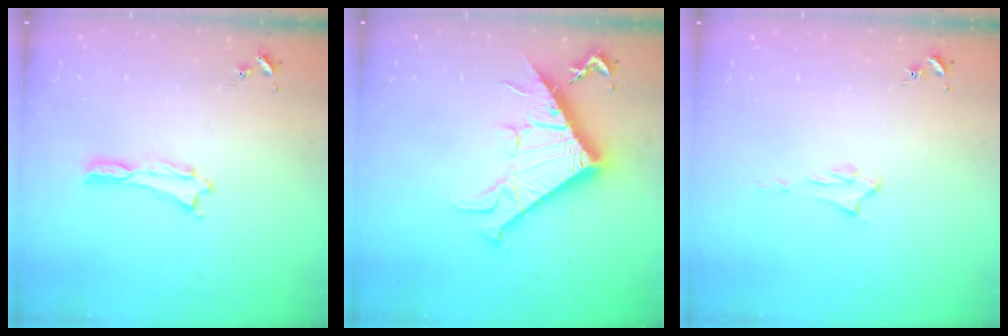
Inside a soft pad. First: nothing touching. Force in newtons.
{"total": 12.4, "press": 12.4, "slide": 0.2}
{"total": 1.9, "press": 1.9, "slide": 0.1}